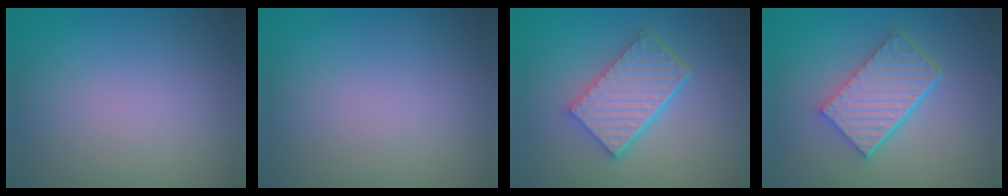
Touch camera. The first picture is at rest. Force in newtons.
{"total": 0.0}
{"total": 5.8, "press": 4.3, "slide": 4.0}
{"total": 6.1, "press": 4.4, "slide": 4.1}